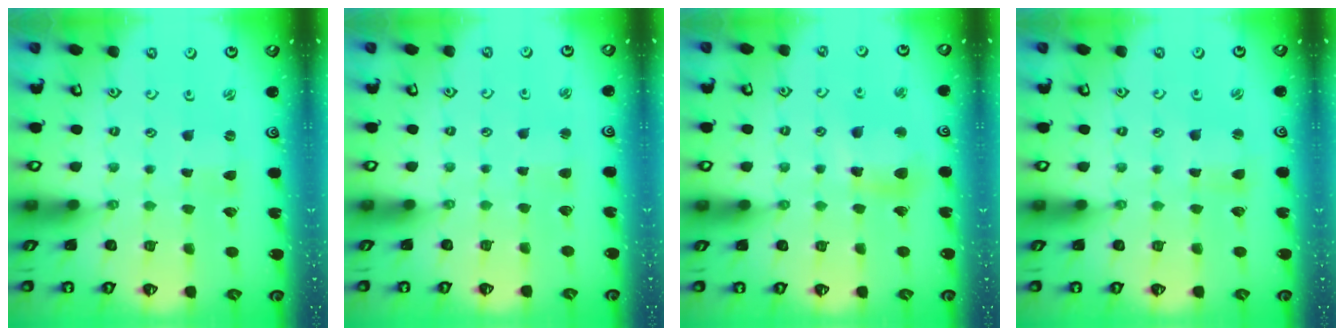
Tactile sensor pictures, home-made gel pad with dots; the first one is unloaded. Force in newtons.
{"total": 1.2, "press": 1.2, "slide": 0.2}
{"total": 9.8, "press": 9.7, "slide": 1.0}
{"total": 1.2, "press": 1.2, "slide": 0.3}